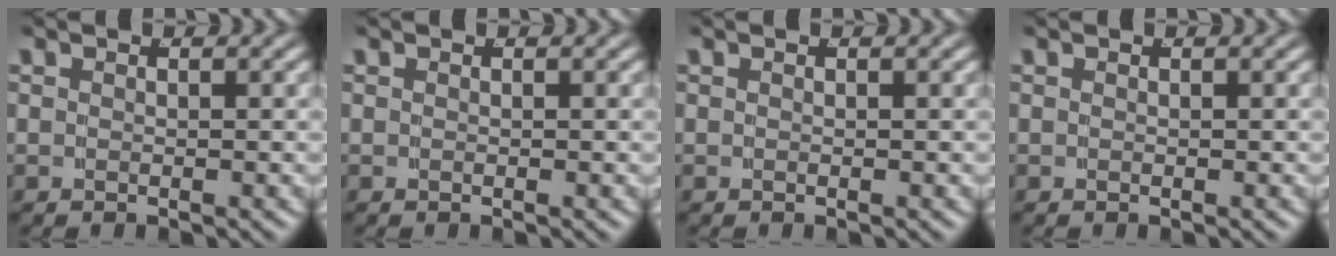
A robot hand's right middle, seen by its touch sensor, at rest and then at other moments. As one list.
[{"total": 0.0}, {"total": 0.0}, {"total": 0.0}]